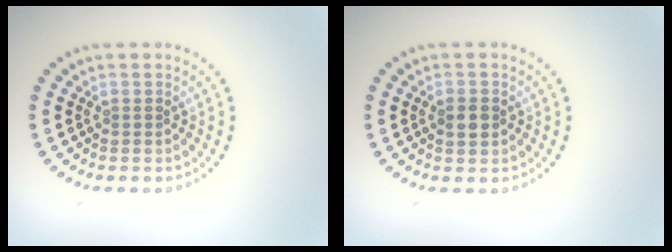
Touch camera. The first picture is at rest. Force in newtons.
{"total": 1.6, "press": 1.6, "slide": 0.1}